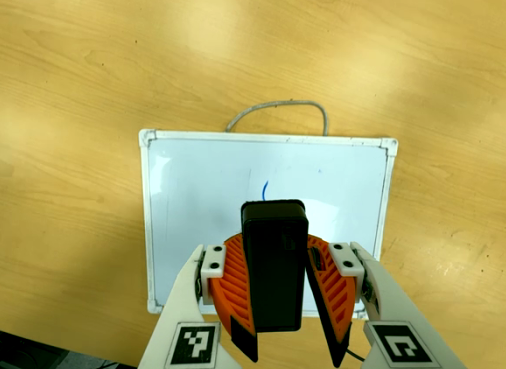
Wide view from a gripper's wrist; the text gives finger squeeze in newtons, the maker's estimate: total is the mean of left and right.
{"total": 9.9, "left": 10.0, "right": 9.8}